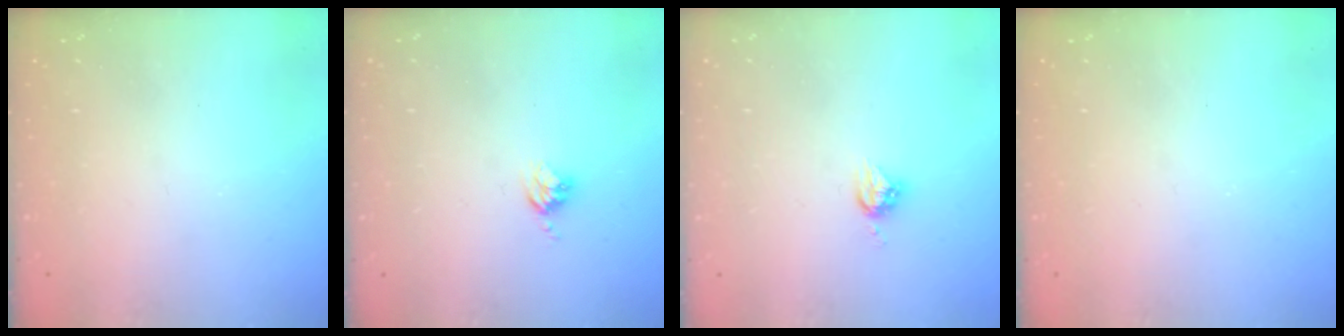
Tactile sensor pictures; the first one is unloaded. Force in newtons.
{"total": 3.4, "press": 3.4, "slide": 0.4}
{"total": 5.1, "press": 5.1, "slide": 0.0}
{"total": 0.0}